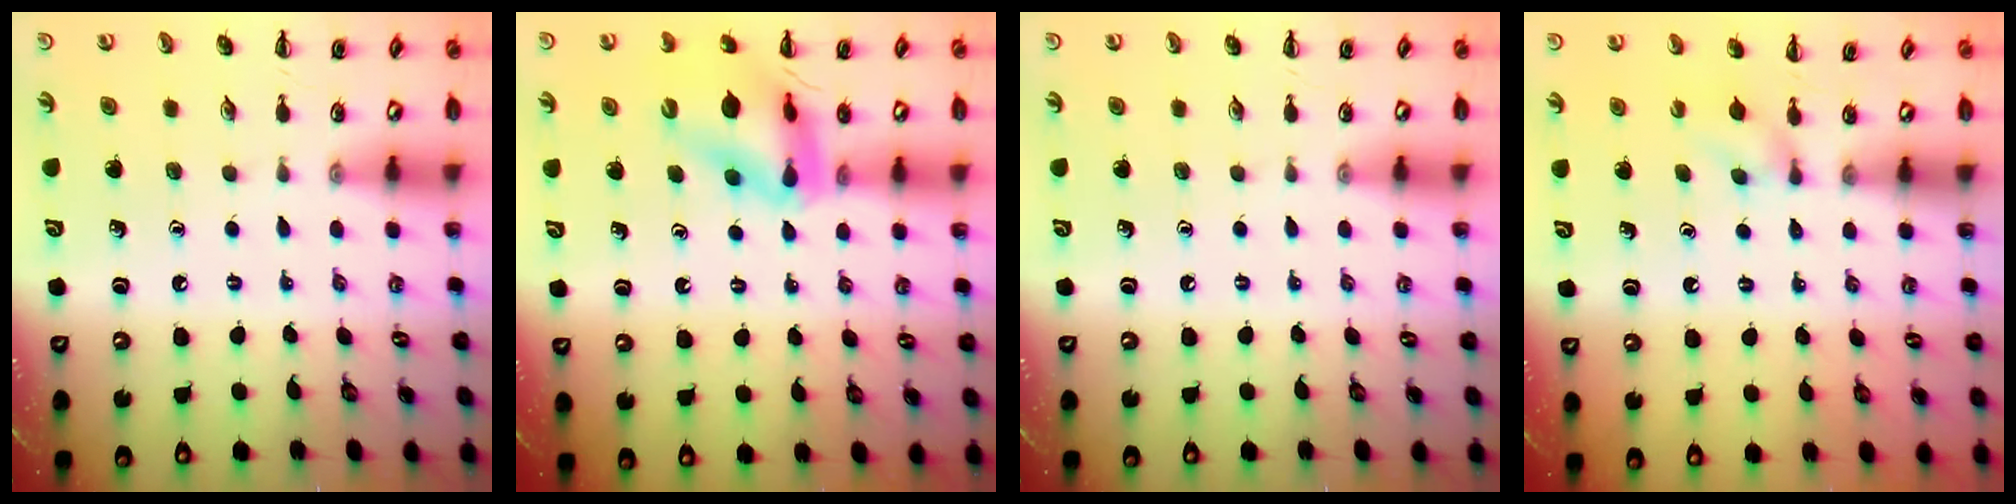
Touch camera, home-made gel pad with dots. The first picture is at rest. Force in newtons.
{"total": 12.7, "press": 12.4, "slide": 2.7}
{"total": 0.0}
{"total": 2.9, "press": 2.7, "slide": 1.0}